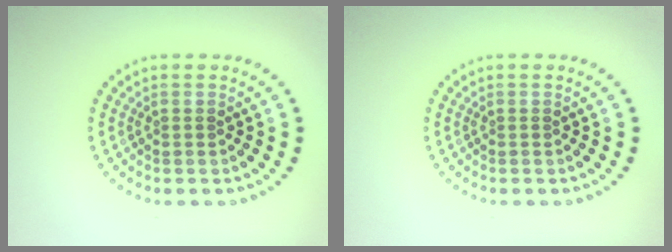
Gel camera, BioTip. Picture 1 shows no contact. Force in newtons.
{"total": 0.0}